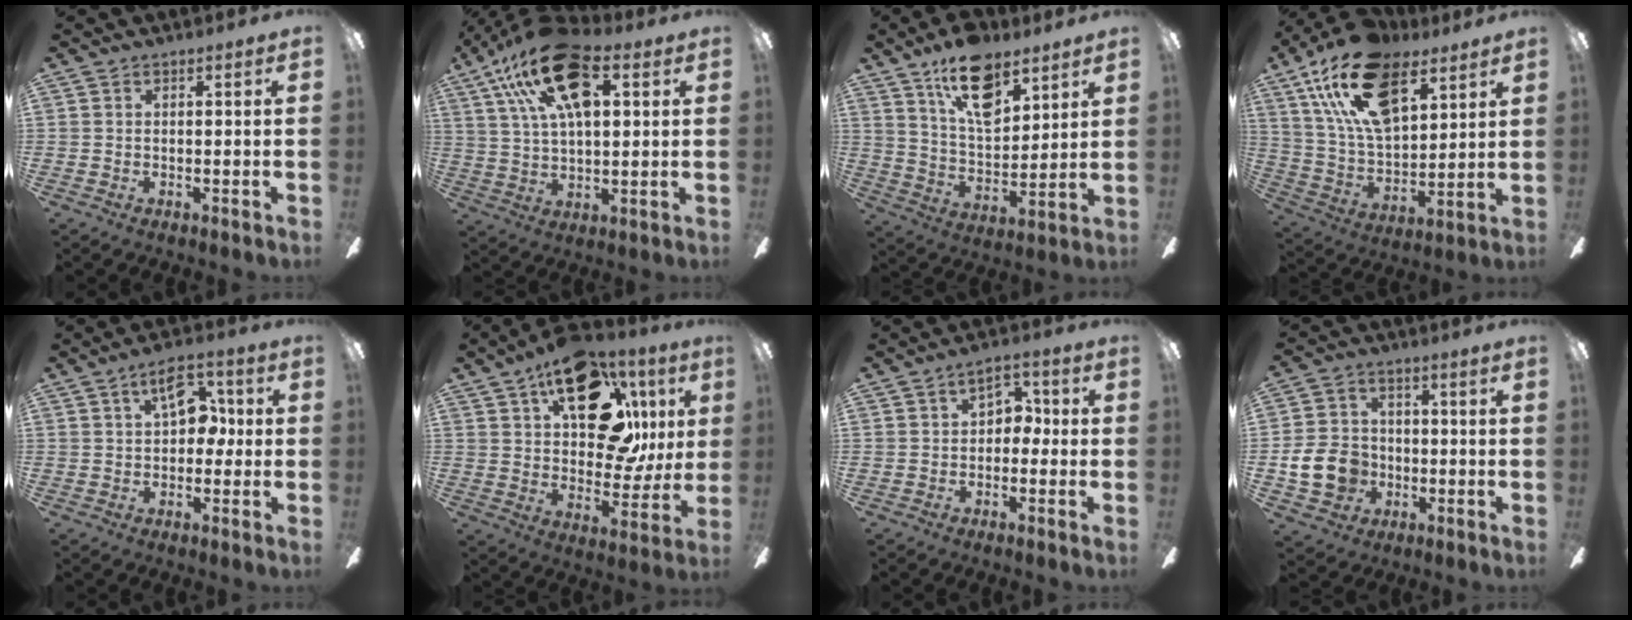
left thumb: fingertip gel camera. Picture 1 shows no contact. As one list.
[{"total": 21.6, "force": [9.6, 10.6, 16.2], "torque": [-0.305, -0.023, 0.159]}, {"total": 16.3, "force": [10.3, 8.0, 9.7], "torque": [-0.163, -0.039, 0.182]}, {"total": 22.3, "force": [12.2, 11.7, 14.6], "torque": [-0.277, -0.042, 0.218]}, {"total": 9.3, "force": [3.0, 5.2, 7.1], "torque": [-0.089, -0.001, 0.047]}, {"total": 23.3, "force": [11.2, 12.9, 15.8], "torque": [-0.226, -0.042, 0.193]}, {"total": 4.9, "force": [0.6, 3.6, 3.3], "torque": [-0.050, 0.006, 0.005]}, {"total": 10.9, "force": [-2.8, 8.9, 5.6], "torque": [-0.127, 0.027, -0.046]}]